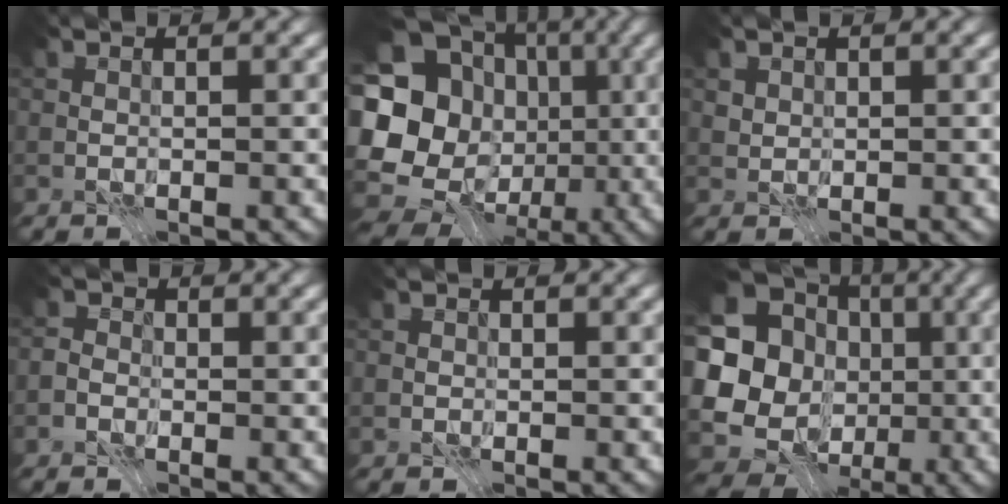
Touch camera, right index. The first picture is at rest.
{"total": 19.7, "force": [-2.4, 17.0, 9.8], "torque": [-0.204, 0.021, -0.055]}
{"total": 1.1, "force": [0.6, 0.9, 0.4], "torque": [-0.013, -0.007, 0.020]}
{"total": 2.5, "force": [-0.6, 2.2, 0.9], "torque": [0.009, 0.013, -0.040]}
{"total": 0.5, "force": [-0.2, 0.5, 0.1], "torque": [0.001, -0.002, -0.006]}
{"total": 17.6, "force": [-1.8, 16.3, 6.6], "torque": [-0.159, 0.007, -0.043]}